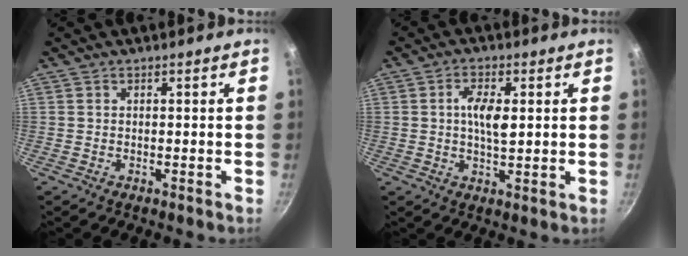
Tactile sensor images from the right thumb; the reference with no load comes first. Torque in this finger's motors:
{"motor_torque": [2.61, 2.40, 0.80, -0.01, 0.06]}